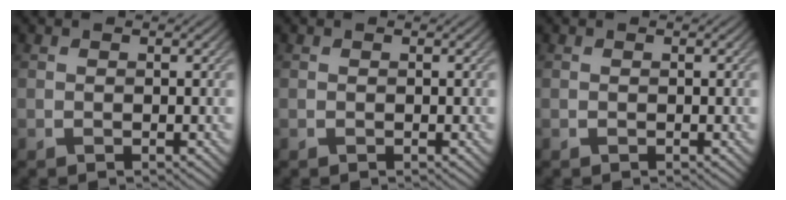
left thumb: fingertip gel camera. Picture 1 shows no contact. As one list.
[{"total": 0.0}, {"total": 0.0}]